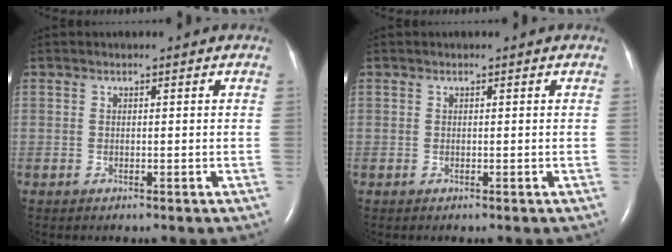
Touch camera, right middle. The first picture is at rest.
{"total": 0.0}